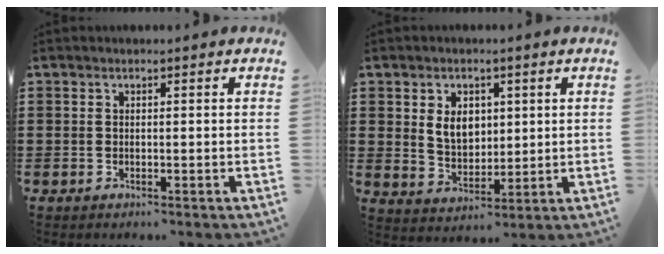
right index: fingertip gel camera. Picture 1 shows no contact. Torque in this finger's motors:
{"motor_torque": [0.49, 0.31, 0.21, 0.08]}